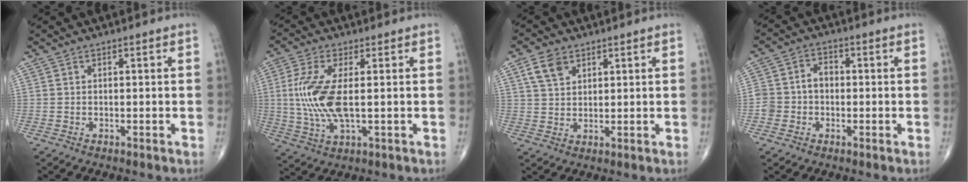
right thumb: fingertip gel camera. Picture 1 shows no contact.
{"total": 10.9, "force": [0.5, 4.0, 10.1], "torque": [-0.241, -0.008, 0.013]}
{"total": 5.2, "force": [2.7, 3.3, 2.9], "torque": [-0.045, -0.007, 0.055]}
{"total": 5.5, "force": [-0.9, 4.7, 2.8], "torque": [-0.036, 0.028, -0.022]}